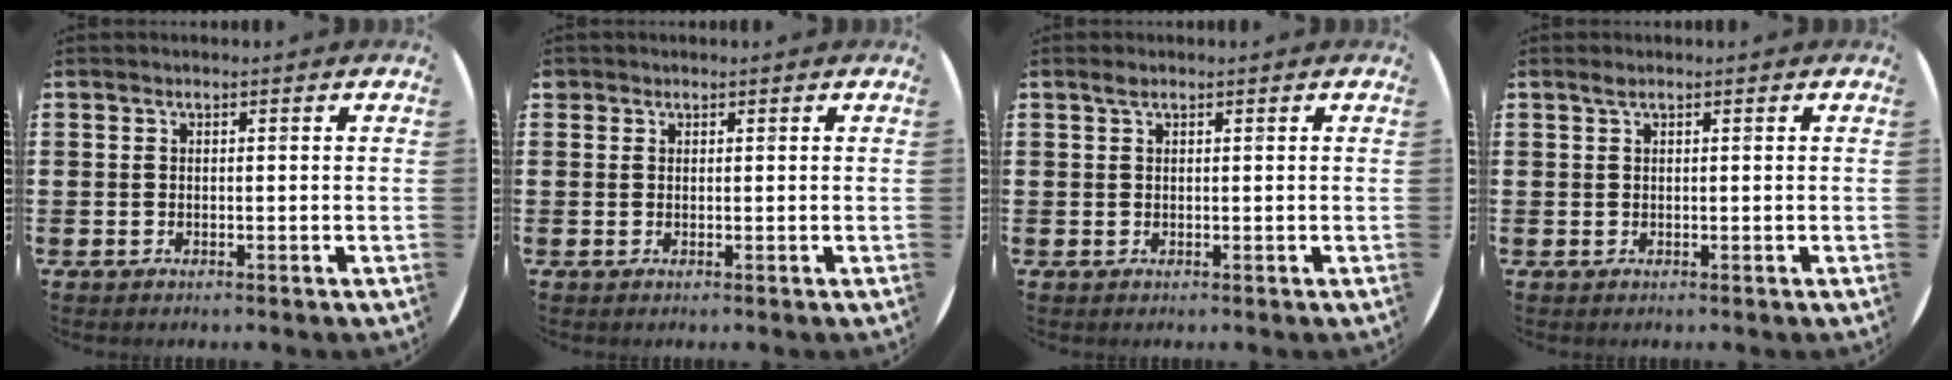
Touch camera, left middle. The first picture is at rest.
{"total": 0.6, "force": [0.5, 0.3, -0.1], "torque": [0.002, 0.004, 0.009]}
{"total": 0.7, "force": [0.5, 0.1, 0.5], "torque": [-0.010, 0.003, 0.008]}
{"total": 0.6, "force": [0.4, 0.0, 0.5], "torque": [-0.009, 0.001, 0.007]}